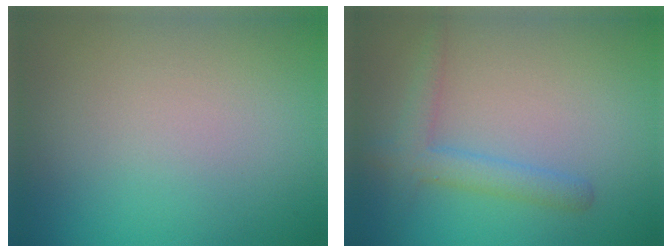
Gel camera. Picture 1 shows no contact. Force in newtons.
{"total": 2.7, "press": 2.7, "slide": 0.1}